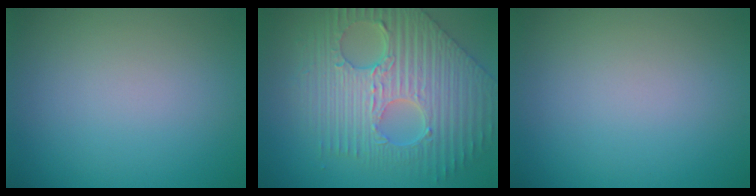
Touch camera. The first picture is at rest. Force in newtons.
{"total": 9.9, "press": 7.2, "slide": 6.9}
{"total": 0.0}